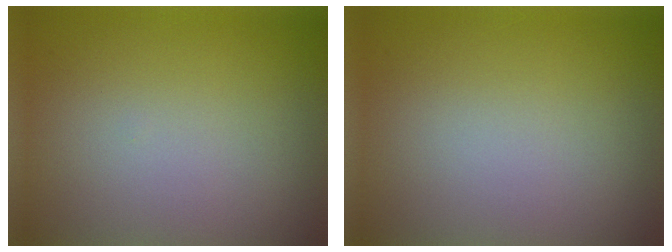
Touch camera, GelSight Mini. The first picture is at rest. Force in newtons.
{"total": 0.0}